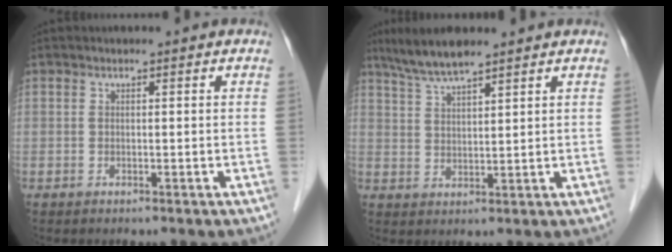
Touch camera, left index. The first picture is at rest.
{"total": 6.0, "force": [5.1, 0.3, 3.2], "torque": [-0.071, 0.010, 0.101]}